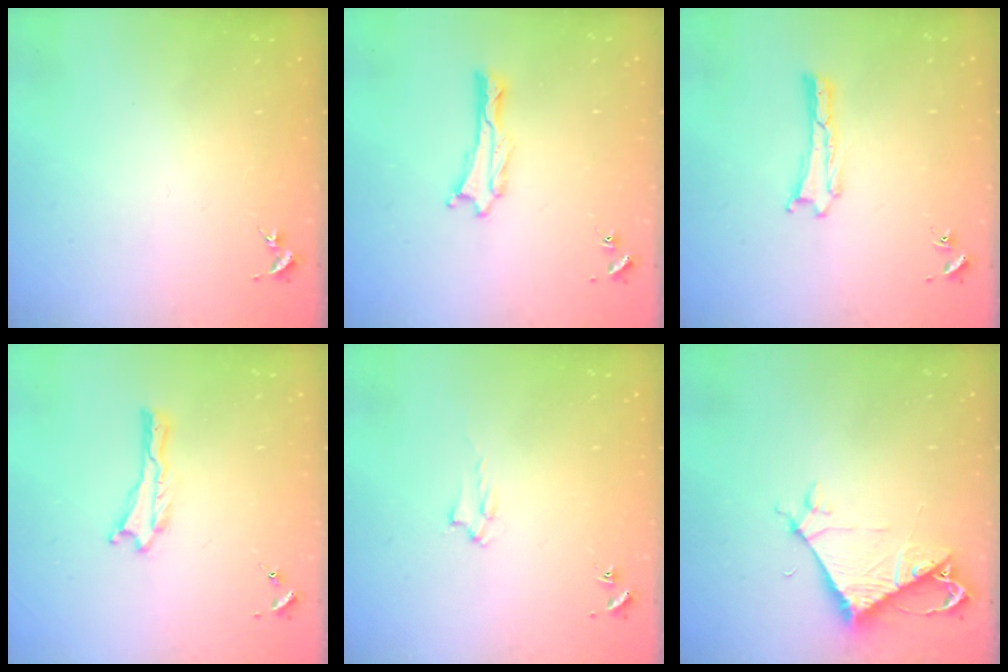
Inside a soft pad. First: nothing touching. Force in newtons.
{"total": 0.6, "press": 0.6, "slide": 0.1}
{"total": 0.0}
{"total": 0.0}
{"total": 1.4, "press": 1.4, "slide": 0.2}
{"total": 6.1, "press": 6.0, "slide": 0.5}